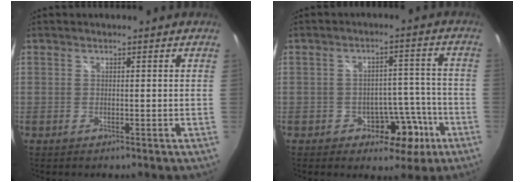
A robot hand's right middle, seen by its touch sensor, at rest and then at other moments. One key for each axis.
{"total": 7.4, "fx": -3.8, "fy": 5.1, "fz": 3.6, "tx": -0.050, "ty": 0.024, "tz": -0.041}